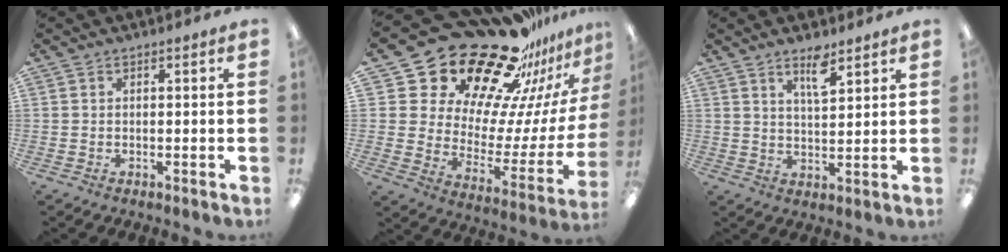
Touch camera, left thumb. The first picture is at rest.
{"total": 27.0, "force": [21.7, 11.8, 10.8], "torque": [-0.157, -0.178, 0.396]}
{"total": 6.6, "force": [4.5, 2.1, 4.3], "torque": [-0.065, -0.022, 0.074]}